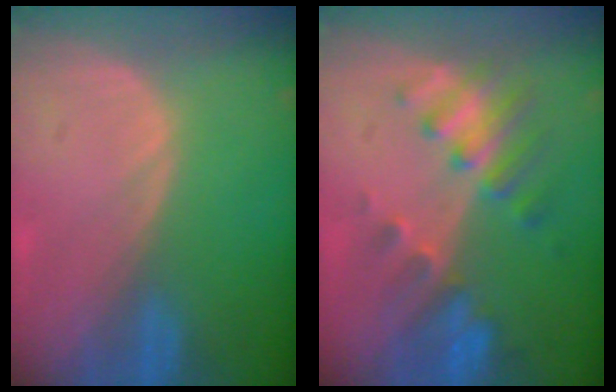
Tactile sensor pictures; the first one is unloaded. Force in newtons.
{"total": 7.9, "press": 7.0, "slide": 3.7}